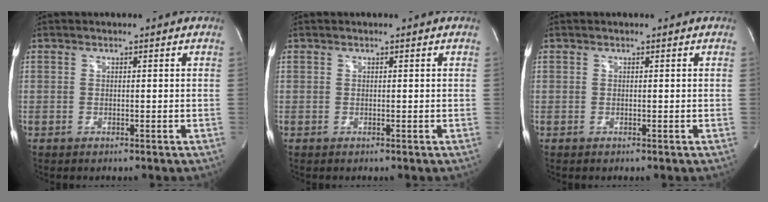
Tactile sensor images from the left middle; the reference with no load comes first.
{"total": 0.0}
{"total": 0.0}